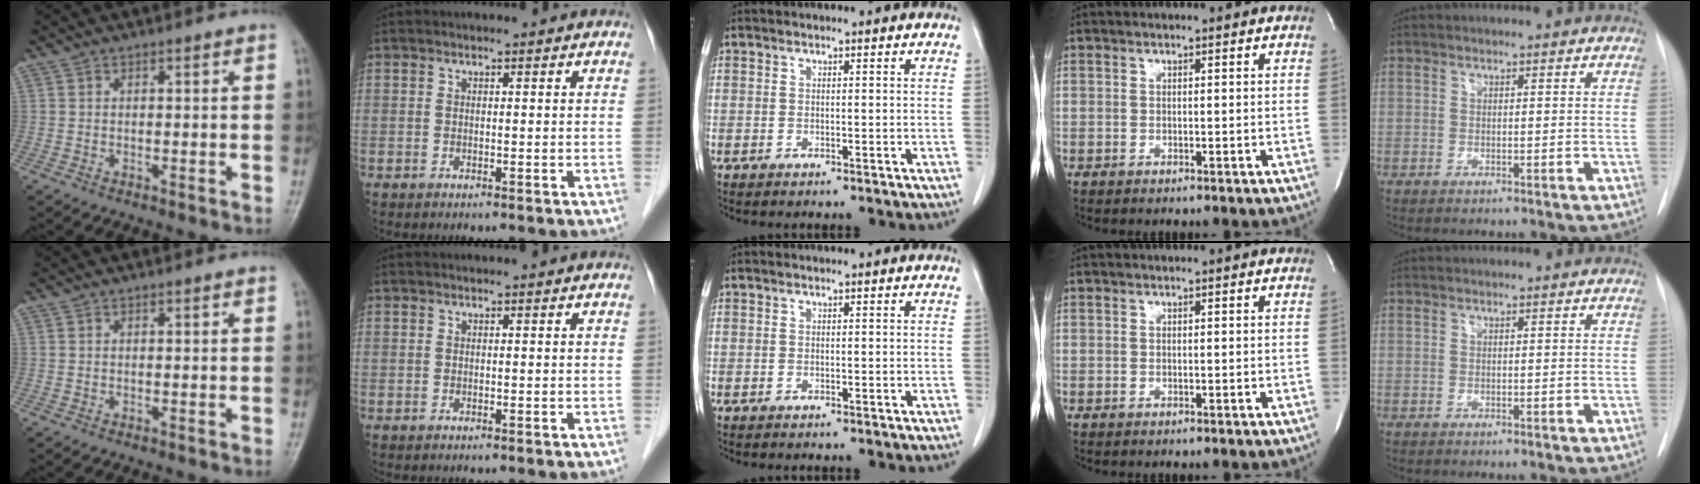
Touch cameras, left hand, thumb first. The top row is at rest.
{}